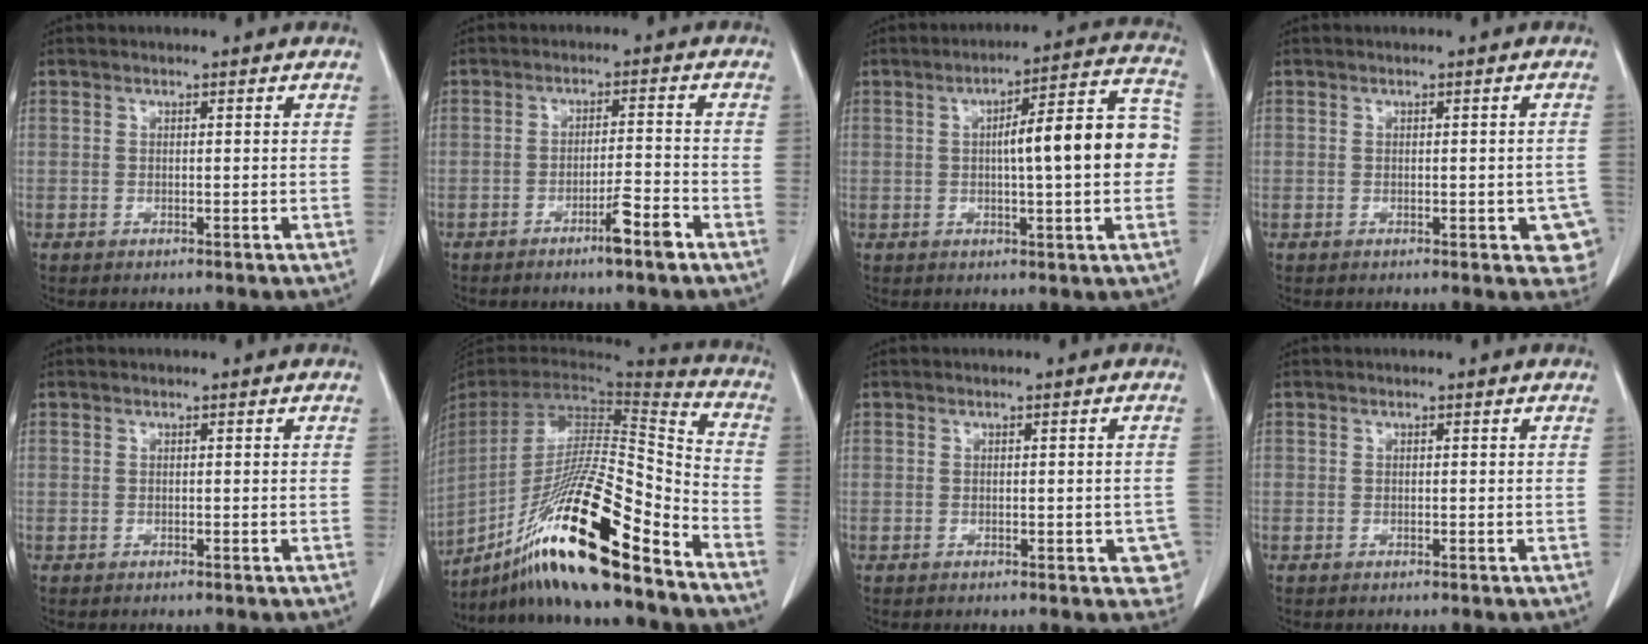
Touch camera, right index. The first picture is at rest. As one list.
[{"total": 4.7, "force": [-3.0, -0.1, 3.5], "torque": [-0.054, -0.002, -0.053]}, {"total": 13.3, "force": [0.2, 2.5, 13.1], "torque": [-0.173, 0.038, 0.003]}, {"total": 4.9, "force": [-1.5, 2.1, 4.2], "torque": [-0.025, 0.007, -0.015]}, {"total": 0.0}, {"total": 24.7, "force": [-16.7, 1.7, 18.1], "torque": [-0.325, -0.025, -0.297]}, {"total": 3.8, "force": [-1.1, 1.7, 3.2], "torque": [-0.015, 0.006, -0.010]}, {"total": 0.0}]